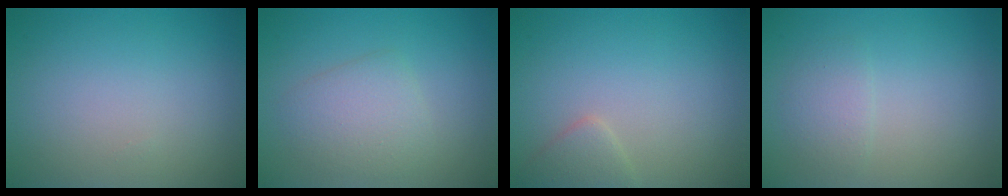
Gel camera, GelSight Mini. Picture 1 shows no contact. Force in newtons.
{"total": 3.0, "press": 3.0, "slide": 0.0}
{"total": 1.6, "press": 1.6, "slide": 0.1}
{"total": 1.5, "press": 1.5, "slide": 0.1}